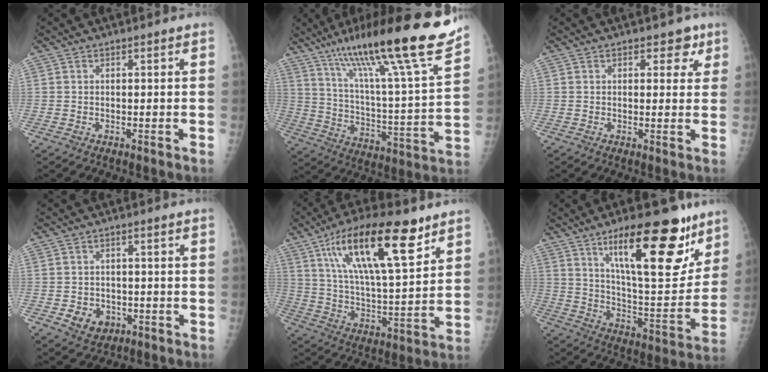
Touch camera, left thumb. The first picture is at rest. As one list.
[{"total": 27.0, "force": [19.5, 2.3, 18.6], "torque": [-0.285, -0.073, 0.313]}, {"total": 3.7, "force": [2.0, 2.4, 2.0], "torque": [0.005, -0.007, 0.020]}, {"total": 5.2, "force": [-1.8, 4.2, 2.4], "torque": [-0.024, 0.011, -0.017]}, {"total": 21.9, "force": [11.7, 6.7, 17.3], "torque": [-0.283, -0.032, 0.204]}, {"total": 24.5, "force": [13.9, 8.1, 18.5], "torque": [-0.237, -0.066, 0.224]}]